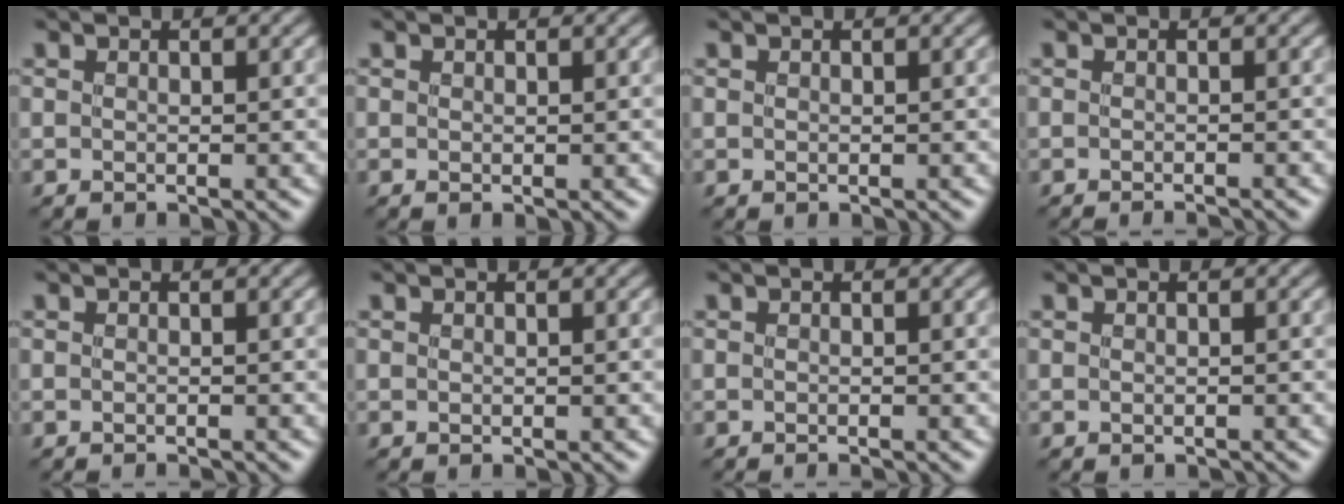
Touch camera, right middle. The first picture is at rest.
{"total": 0.0}
{"total": 0.0}
{"total": 1.6, "force": [-1.4, 0.2, 0.8], "torque": [0.002, -0.001, -0.020]}
{"total": 1.1, "force": [-1.0, 0.2, 0.4], "torque": [0.004, -0.002, -0.016]}
{"total": 0.0}
{"total": 1.0, "force": [-0.8, 0.1, 0.5], "torque": [0.003, -0.002, -0.015]}
{"total": 0.7, "force": [-0.7, 0.0, 0.1], "torque": [0.001, -0.003, -0.012]}